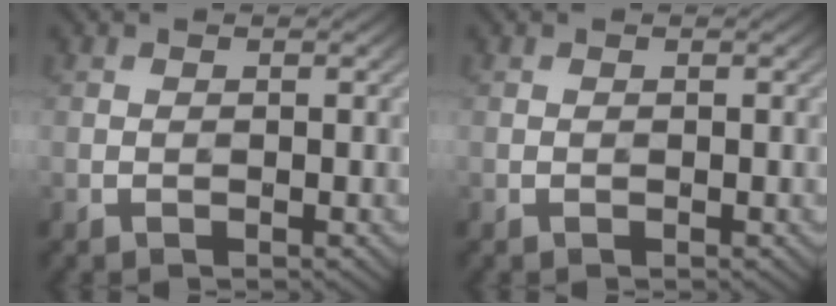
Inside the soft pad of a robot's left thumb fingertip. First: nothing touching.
{"total": 0.0}